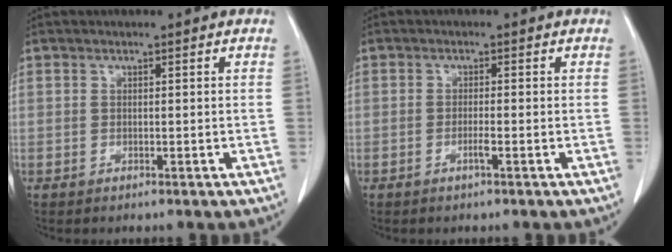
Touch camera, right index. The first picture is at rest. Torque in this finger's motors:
{"motor_torque": [0.08, -0.02, -0.03, 0.01]}